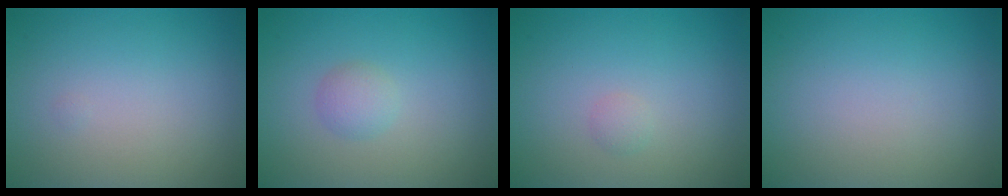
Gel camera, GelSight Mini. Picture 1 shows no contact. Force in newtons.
{"total": 1.5, "press": 1.5, "slide": 0.0}
{"total": 0.6, "press": 0.6, "slide": 0.1}
{"total": 0.0}